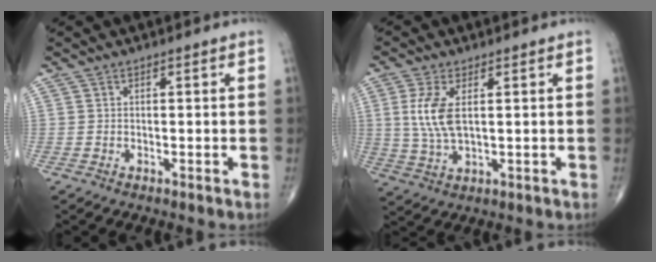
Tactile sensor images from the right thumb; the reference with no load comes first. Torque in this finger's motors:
{"motor_torque": [0.07, 0.24, 0.91, 0.25, 0.06]}